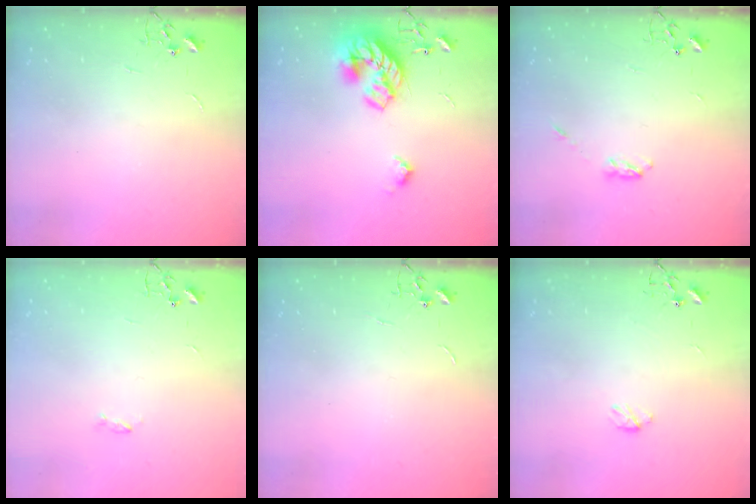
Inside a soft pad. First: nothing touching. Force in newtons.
{"total": 19.2, "press": 19.2, "slide": 0.6}
{"total": 3.1, "press": 3.1, "slide": 0.5}
{"total": 1.8, "press": 1.7, "slide": 0.4}
{"total": 0.0}
{"total": 3.3, "press": 3.3, "slide": 0.3}